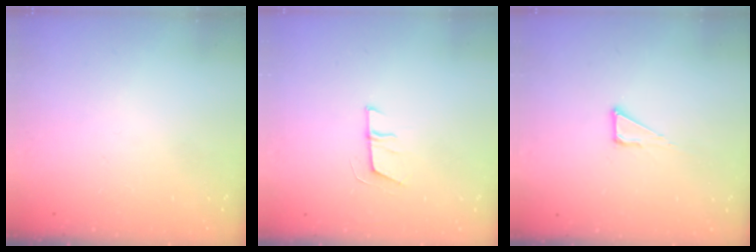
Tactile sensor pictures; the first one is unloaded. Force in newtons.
{"total": 5.7, "press": 5.6, "slide": 1.0}
{"total": 3.8, "press": 3.8, "slide": 0.3}